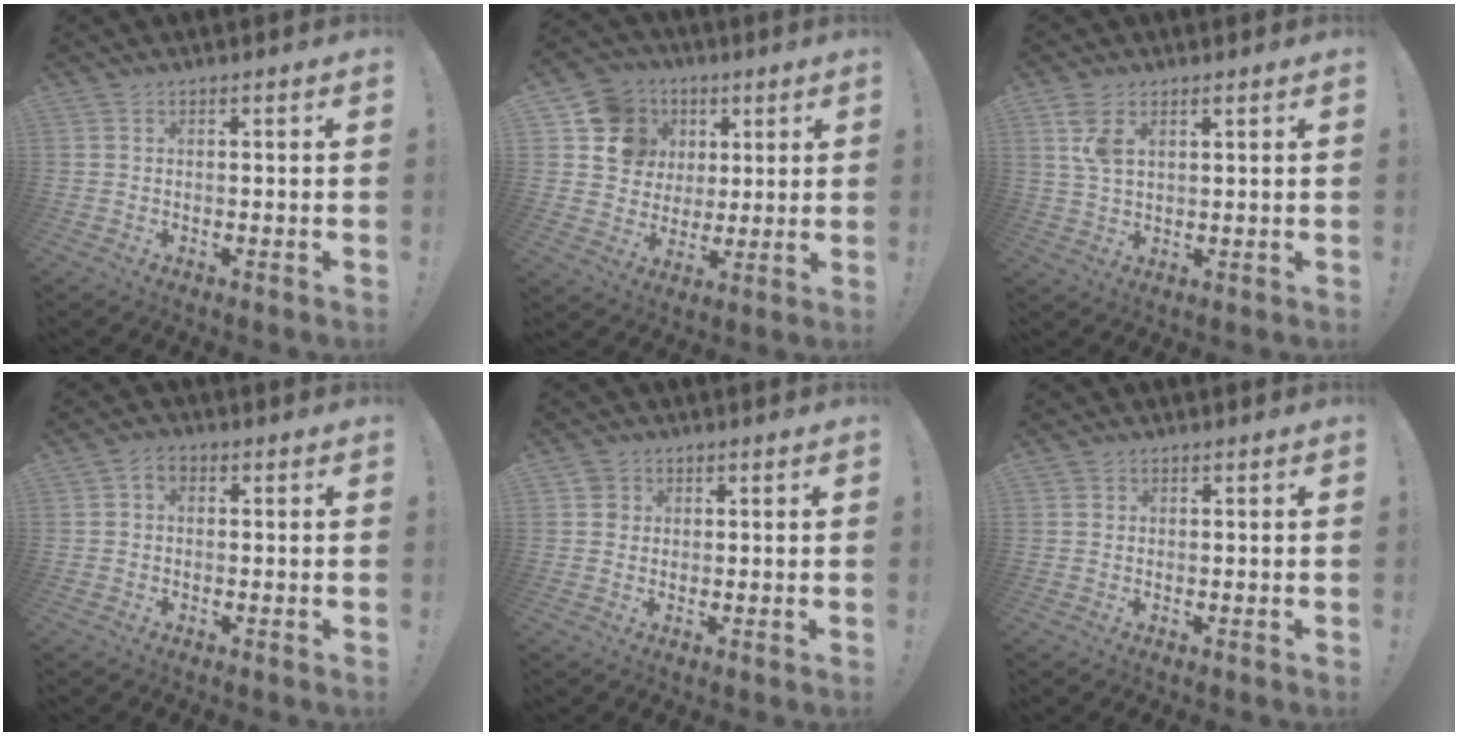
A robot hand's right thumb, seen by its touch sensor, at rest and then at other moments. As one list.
[{"total": 12.9, "force": [4.4, 11.7, 3.4], "torque": [-0.055, -0.012, 0.100]}, {"total": 5.6, "force": [2.6, 2.7, 4.1], "torque": [-0.083, -0.007, 0.046]}, {"total": 2.5, "force": [0.0, 1.7, 1.8], "torque": [-0.032, 0.006, -0.001]}, {"total": 2.8, "force": [0.8, 2.6, 0.7], "torque": [-0.010, 0.004, 0.013]}, {"total": 0.9, "force": [0.4, 0.8, 0.1], "torque": [-0.001, 0.003, 0.008]}]